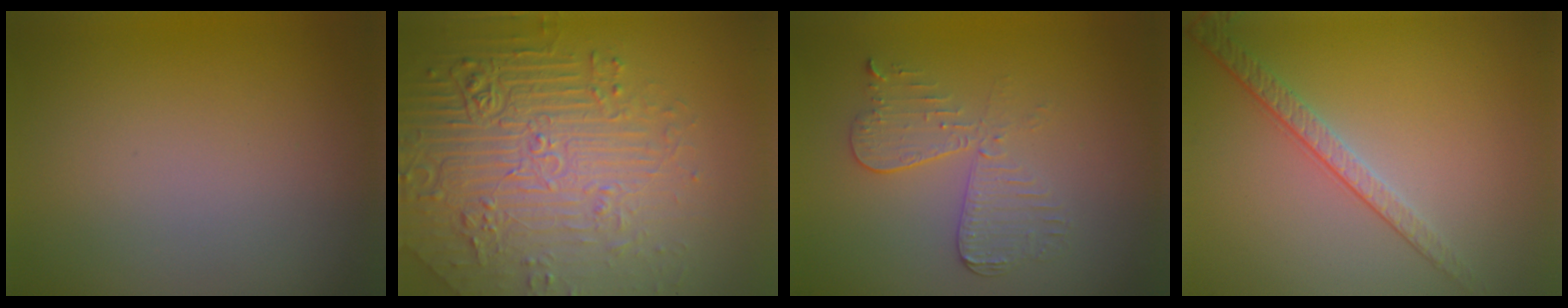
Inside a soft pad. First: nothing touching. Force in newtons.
{"total": 8.5, "press": 6.1, "slide": 5.9}
{"total": 3.6, "press": 3.1, "slide": 1.9}
{"total": 2.4, "press": 2.0, "slide": 1.4}